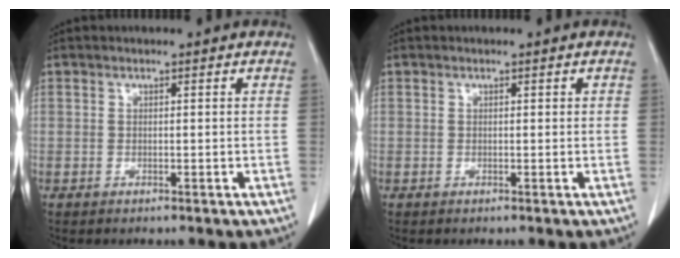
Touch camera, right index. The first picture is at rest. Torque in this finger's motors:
{"motor_torque": [-0.18, 0.13, -0.02, -0.01]}